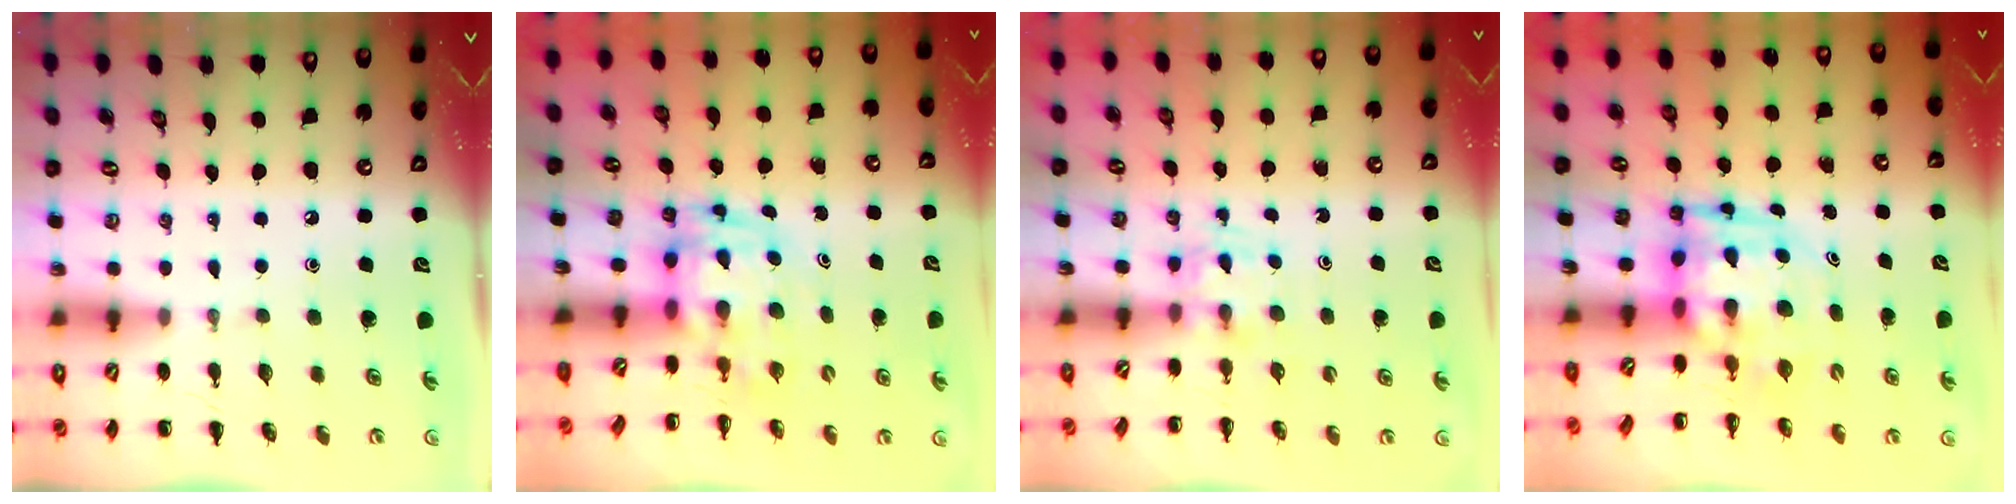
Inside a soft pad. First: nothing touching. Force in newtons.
{"total": 3.2, "press": 3.1, "slide": 0.6}
{"total": 2.8, "press": 2.6, "slide": 1.1}
{"total": 5.3, "press": 5.1, "slide": 1.4}